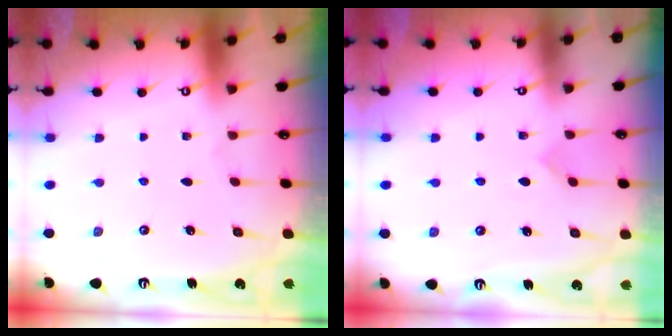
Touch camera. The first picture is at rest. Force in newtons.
{"total": 4.9, "press": 4.8, "slide": 0.6}